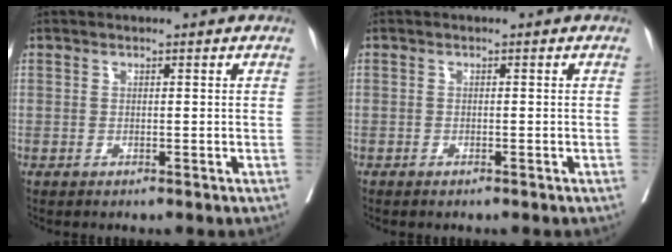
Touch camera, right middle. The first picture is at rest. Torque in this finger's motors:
{"motor_torque": [0.56, -1.58, 0.35, 0.09]}